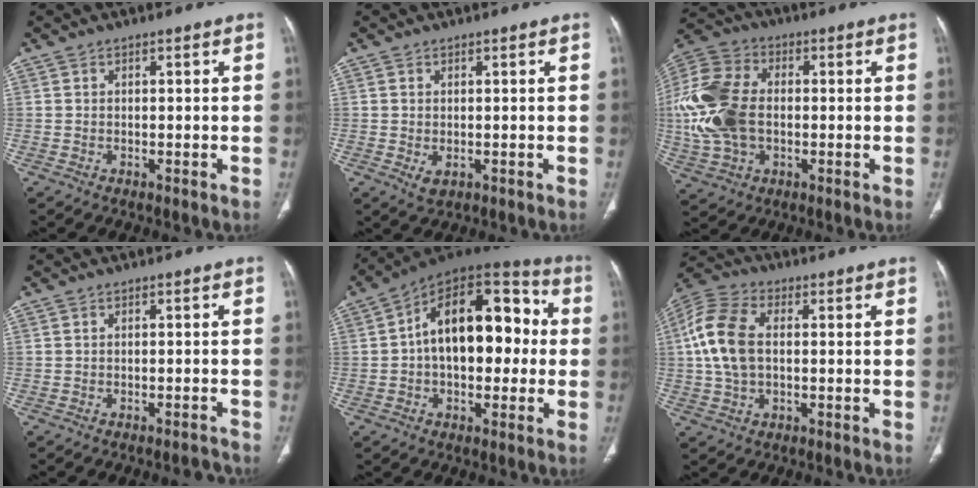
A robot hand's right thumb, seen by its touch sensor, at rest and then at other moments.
{"total": 2.1, "force": [-0.4, 1.4, 1.5], "torque": [-0.024, -0.004, 0.001]}
{"total": 18.3, "force": [-0.5, 12.0, 13.8], "torque": [-0.308, 0.014, -0.005]}
{"total": 2.1, "force": [-2.0, 0.3, 0.4], "torque": [-0.008, 0.017, -0.021]}
{"total": 20.2, "force": [1.1, 11.6, 16.5], "torque": [-0.221, 0.049, 0.010]}
{"total": 11.8, "force": [0.7, 7.4, 9.2], "torque": [-0.205, 0.022, 0.009]}